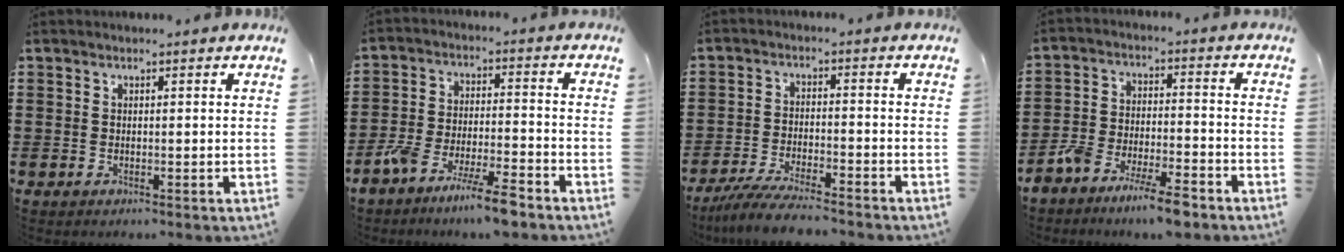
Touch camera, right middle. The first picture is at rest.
{"total": 8.0, "force": [-6.7, 0.9, 4.3], "torque": [-0.085, 0.004, -0.126]}
{"total": 6.0, "force": [-5.5, 0.2, 2.4], "torque": [-0.058, -0.013, -0.107]}
{"total": 7.3, "force": [-6.5, 1.0, 3.1], "torque": [-0.068, 0.004, -0.124]}